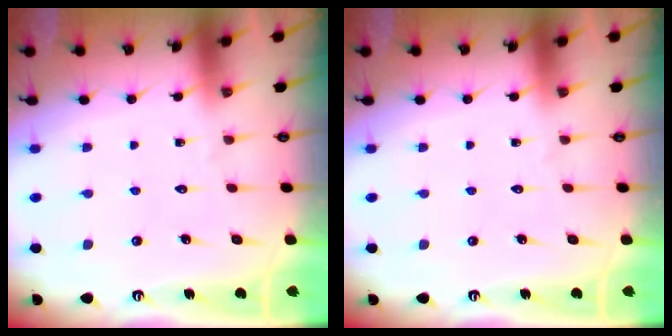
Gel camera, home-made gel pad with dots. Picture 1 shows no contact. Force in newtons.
{"total": 0.0}